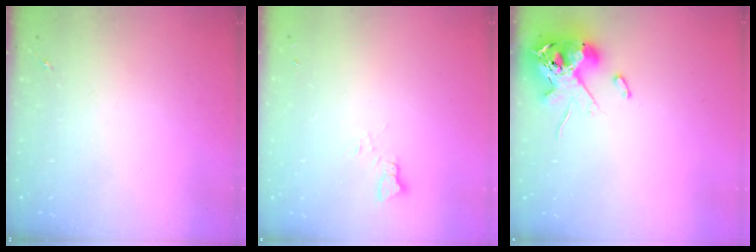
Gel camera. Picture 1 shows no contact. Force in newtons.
{"total": 4.1, "press": 4.0, "slide": 0.4}
{"total": 12.5, "press": 12.3, "slide": 2.0}